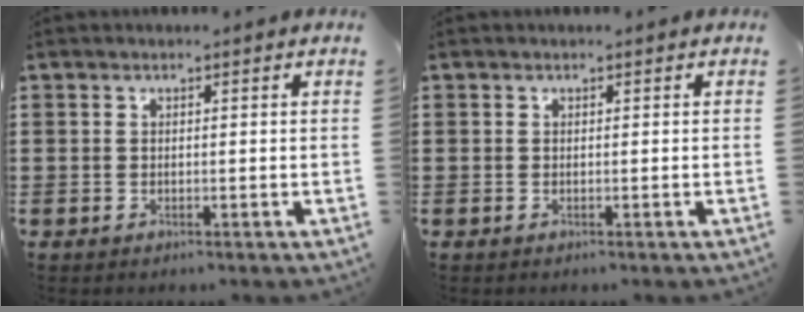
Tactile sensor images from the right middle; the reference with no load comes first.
{"total": 0.0}